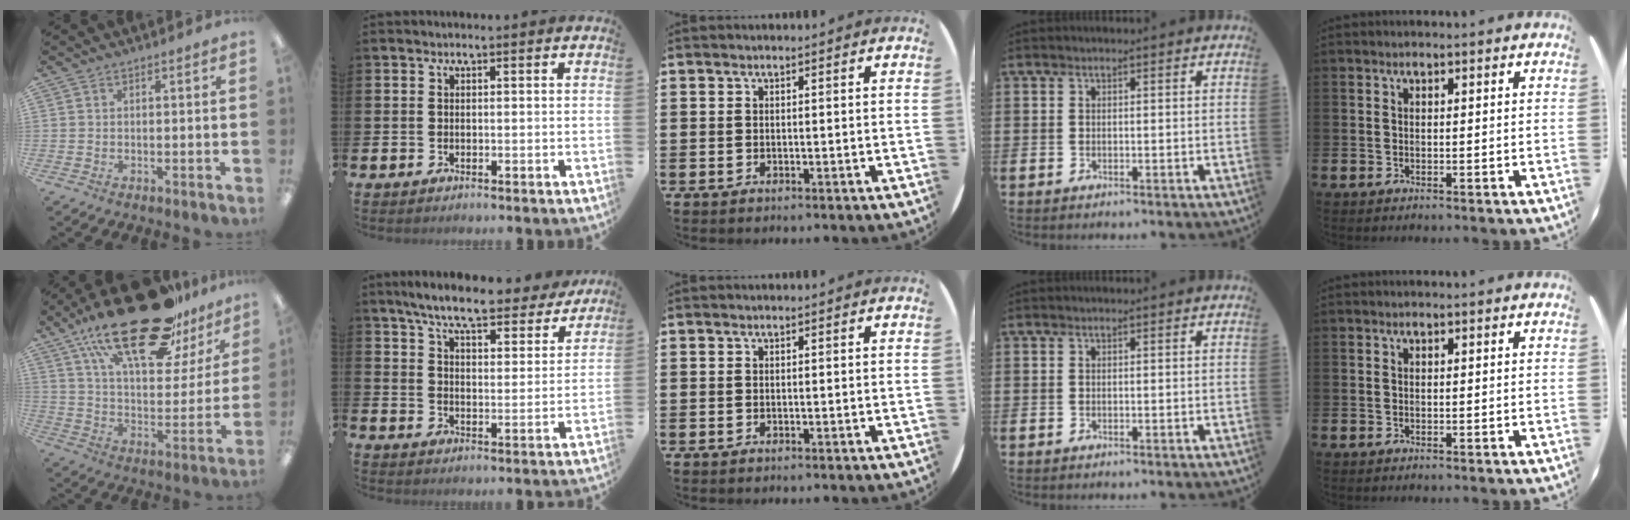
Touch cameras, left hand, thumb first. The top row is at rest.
{"thumb": {"total": 30.3, "force": [19.9, 12.1, 19.4], "torque": [-0.309, -0.107, 0.332]}, "index": {"total": 8.0, "force": [7.3, 1.2, 3.2], "torque": [-0.080, -0.039, 0.124]}}